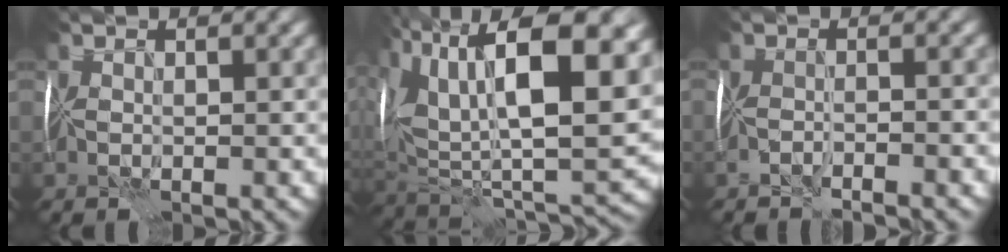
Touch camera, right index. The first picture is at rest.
{"total": 17.1, "force": [6.2, 7.5, 14.1], "torque": [-0.258, 0.030, 0.118]}
{"total": 2.8, "force": [-2.6, -0.8, 0.4], "torque": [-0.008, -0.002, -0.043]}